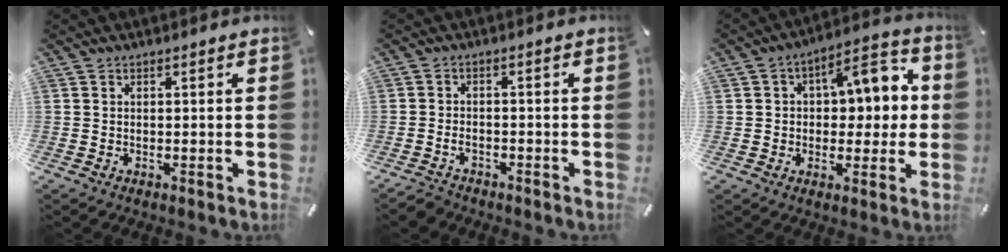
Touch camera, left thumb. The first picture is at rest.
{"total": 2.8, "force": [-1.9, 1.6, 1.2], "torque": [-0.031, 0.008, -0.041]}
{"total": 10.6, "force": [2.3, 7.6, 7.1], "torque": [-0.089, -0.013, 0.036]}